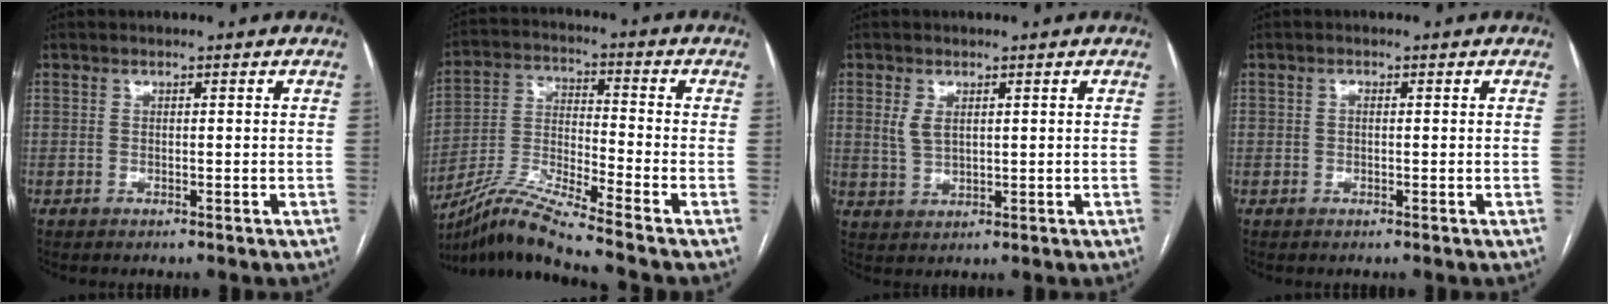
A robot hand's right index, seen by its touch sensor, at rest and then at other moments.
{"total": 11.1, "force": [-9.7, -2.1, 5.0], "torque": [-0.107, -0.011, -0.185]}
{"total": 3.1, "force": [1.0, 1.8, 2.3], "torque": [-0.051, 0.003, 0.027]}
{"total": 0.6, "force": [0.0, 0.4, 0.4], "torque": [-0.007, 0.003, -0.003]}